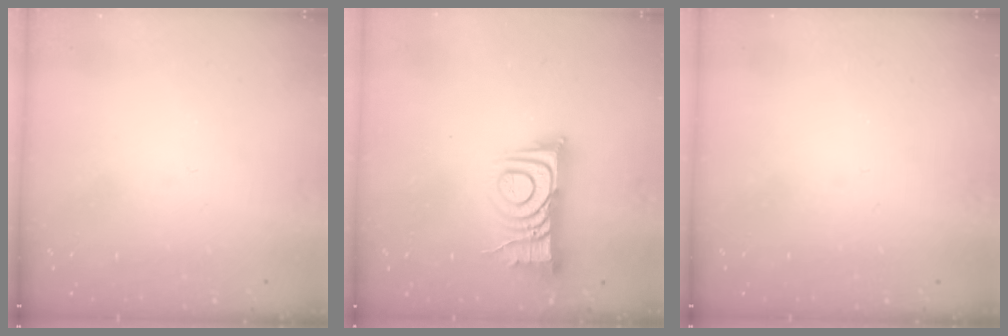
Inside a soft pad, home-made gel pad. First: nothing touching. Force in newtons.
{"total": 10.8, "press": 10.8, "slide": 1.0}
{"total": 0.0}